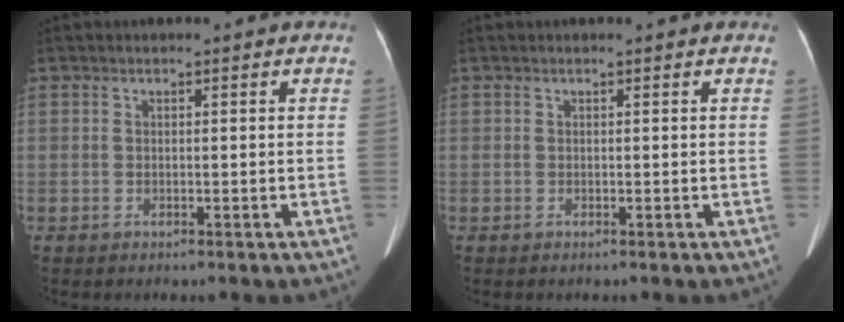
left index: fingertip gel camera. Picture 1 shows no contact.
{"total": 0.0}